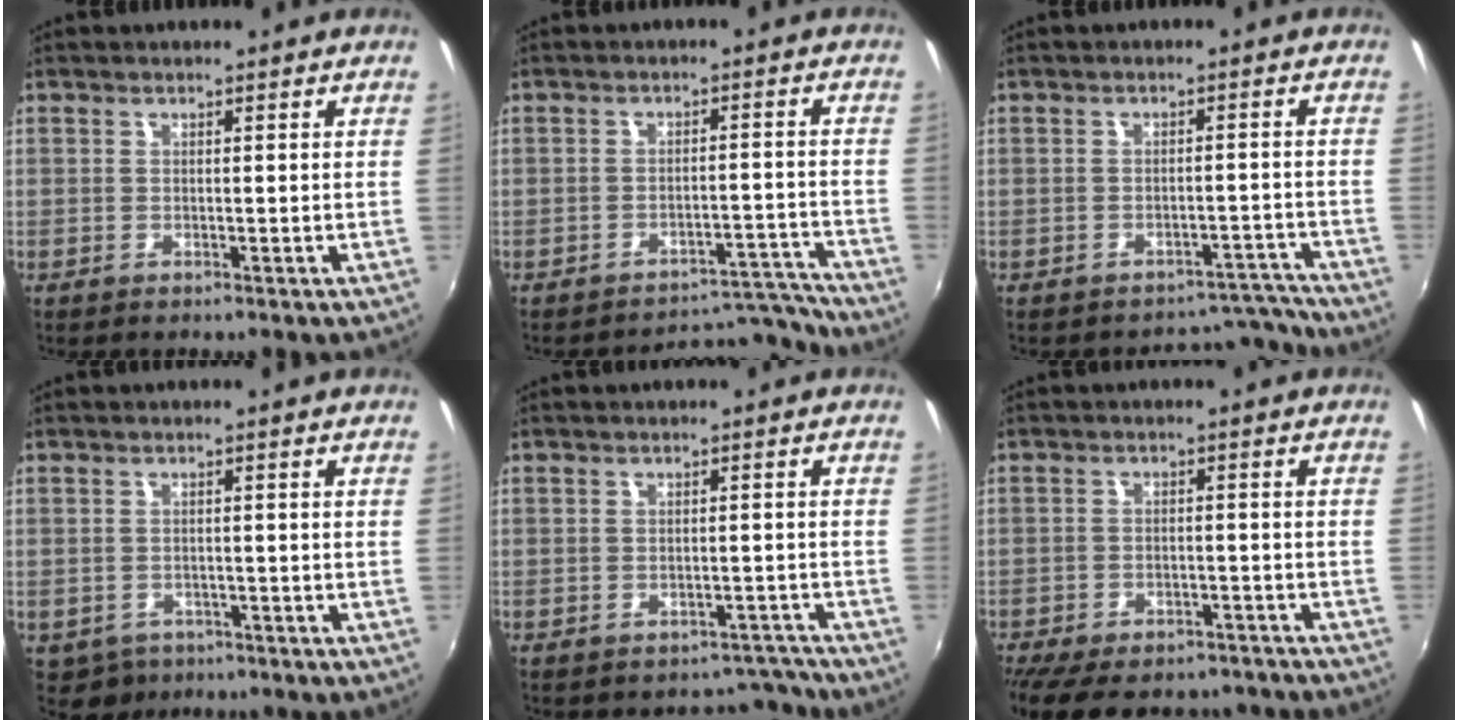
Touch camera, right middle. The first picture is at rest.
{"total": 8.0, "force": [-8.0, 0.0, -1.1], "torque": [0.019, 0.038, -0.113]}
{"total": 5.4, "force": [-5.2, 1.1, -1.0], "torque": [0.032, 0.029, -0.066]}
{"total": 4.1, "force": [-2.2, 3.3, 1.2], "torque": [-0.032, -0.007, -0.028]}
{"total": 3.9, "force": [-3.6, 1.4, -0.5], "torque": [0.023, 0.020, -0.044]}
{"total": 17.3, "force": [-14.3, 6.9, 7.0], "torque": [-0.155, -0.009, -0.192]}